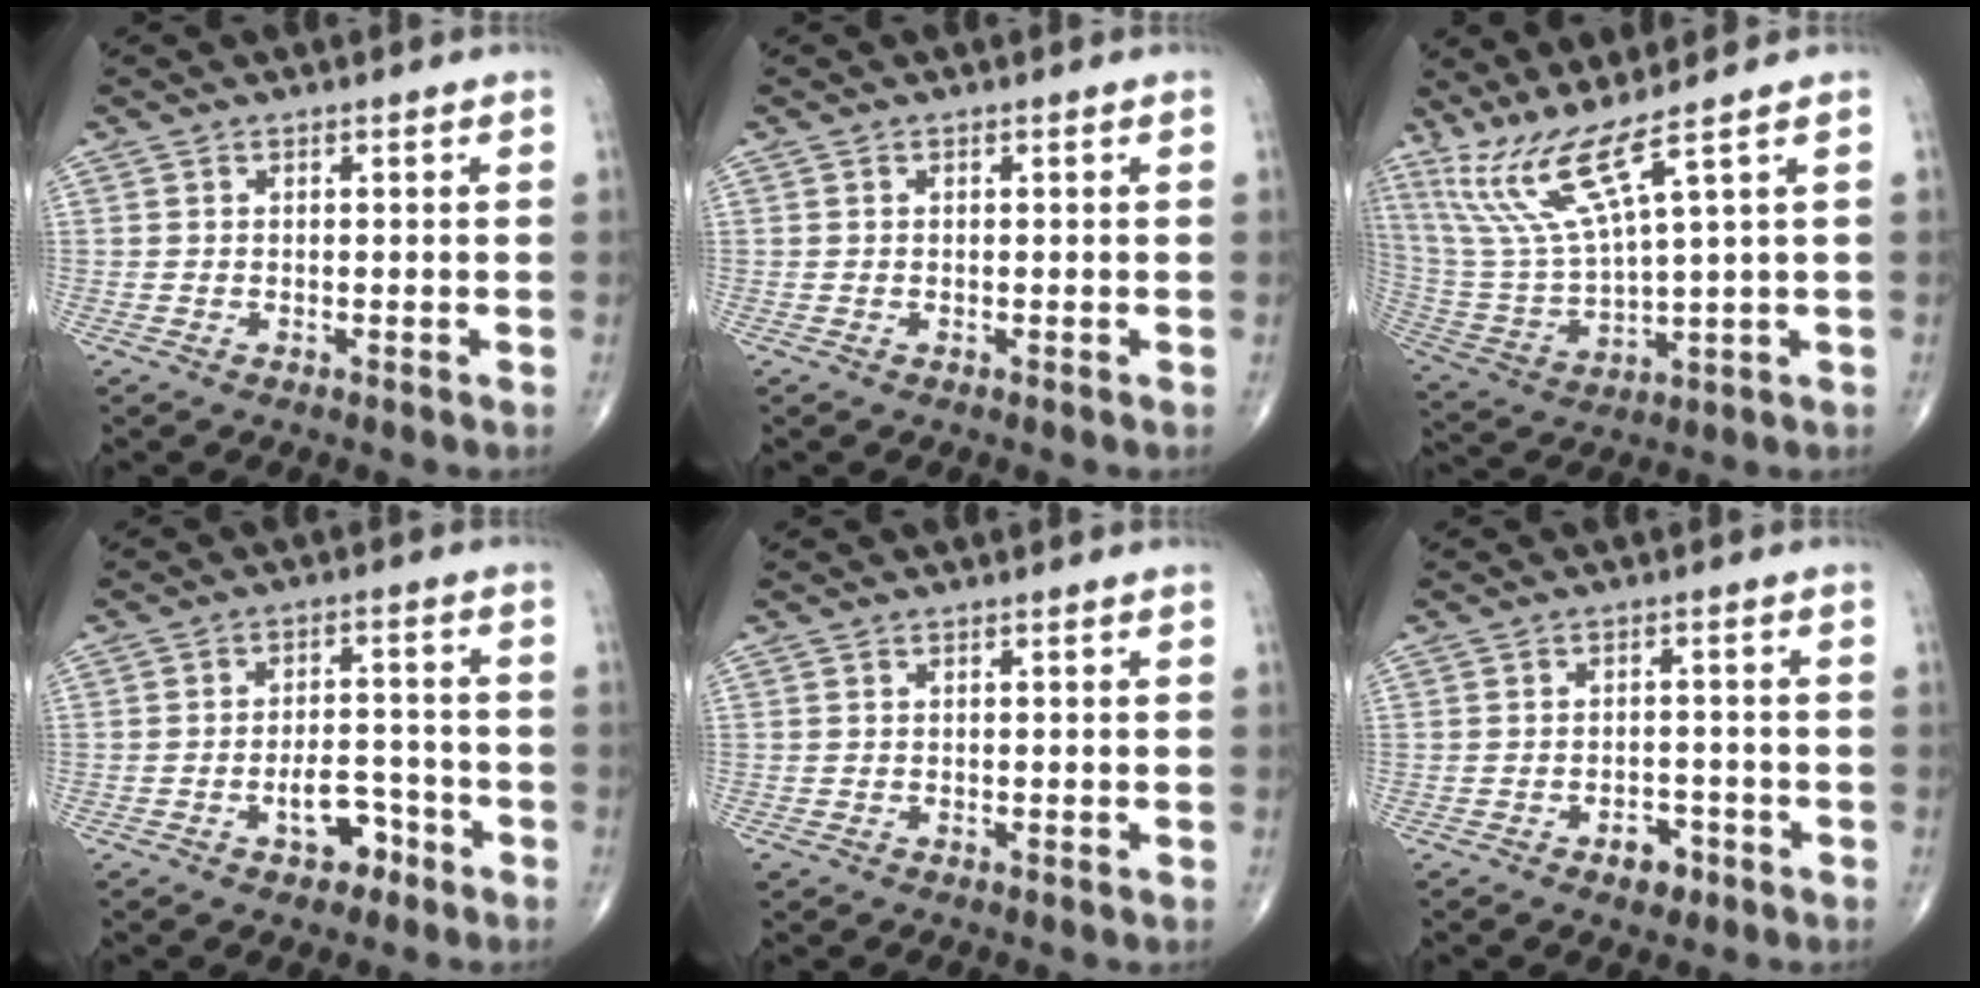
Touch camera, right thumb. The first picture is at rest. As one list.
[{"total": 0.0}, {"total": 10.8, "force": [7.5, -1.1, 7.6], "torque": [-0.175, -0.047, 0.166]}, {"total": 6.1, "force": [-3.3, 3.5, 3.8], "torque": [-0.037, 0.036, -0.049]}, {"total": 0.7, "force": [-0.3, 0.5, 0.3], "torque": [-0.009, -0.002, -0.007]}, {"total": 3.8, "force": [-2.2, 2.3, 2.0], "torque": [-0.014, 0.015, -0.030]}]